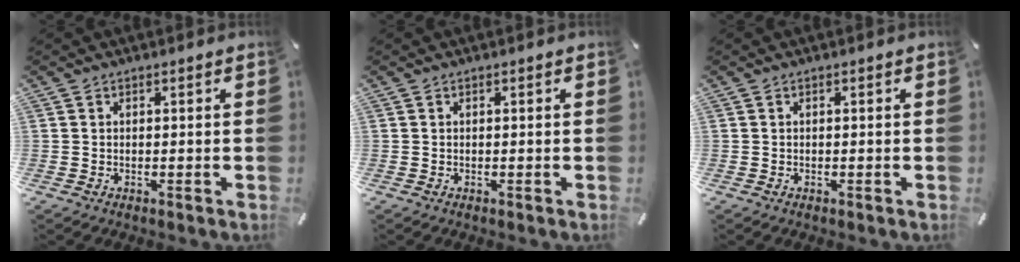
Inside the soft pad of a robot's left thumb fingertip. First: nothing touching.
{"total": 0.0}
{"total": 0.0}